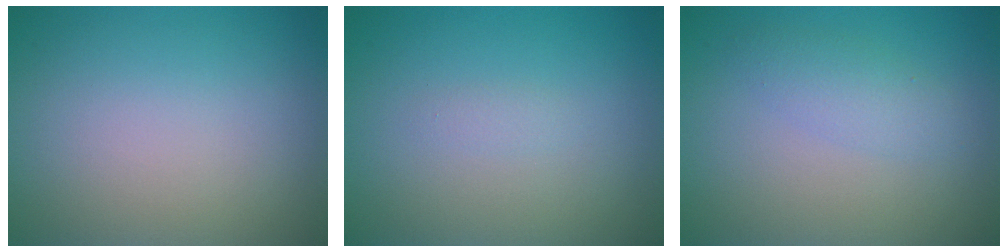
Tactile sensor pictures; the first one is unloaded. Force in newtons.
{"total": 0.6, "press": 0.6, "slide": 0.0}
{"total": 1.9, "press": 1.9, "slide": 0.1}